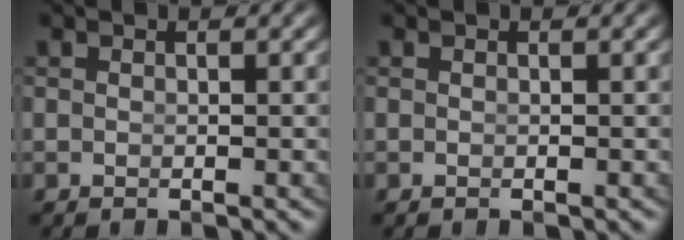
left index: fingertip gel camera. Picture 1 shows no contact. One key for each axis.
{"total": 0.0}